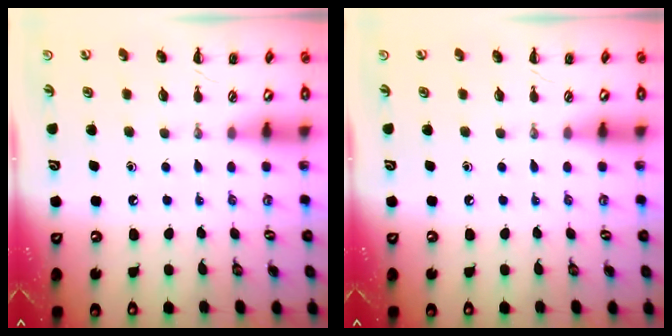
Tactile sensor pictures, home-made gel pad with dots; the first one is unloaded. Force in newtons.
{"total": 0.0}